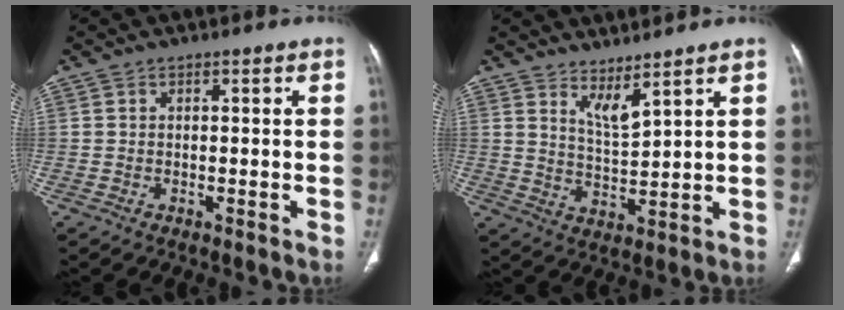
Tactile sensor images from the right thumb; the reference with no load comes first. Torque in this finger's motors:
{"motor_torque": [2.39, 2.53, 0.27, -0.45, 0.00]}